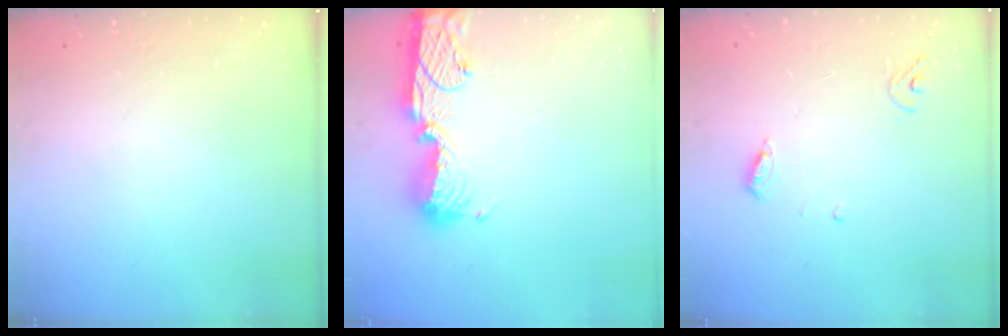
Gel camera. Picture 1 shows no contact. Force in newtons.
{"total": 15.3, "press": 14.8, "slide": 4.0}
{"total": 3.6, "press": 3.6, "slide": 0.3}